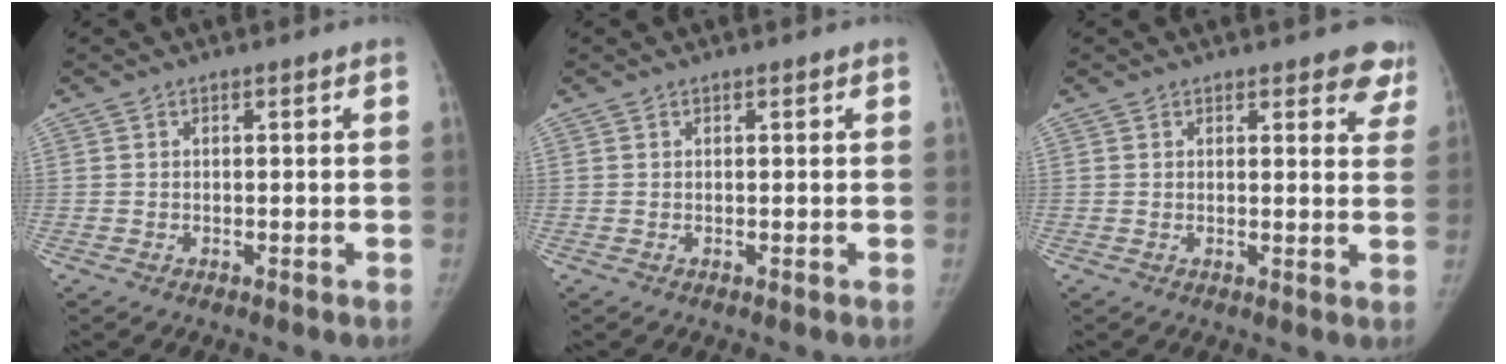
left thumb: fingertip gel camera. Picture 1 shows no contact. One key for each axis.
{"total": 0.0}
{"total": 6.3, "fx": 5.0, "fy": 2.6, "fz": 2.7, "tx": 0.011, "ty": -0.024, "tz": 0.040}